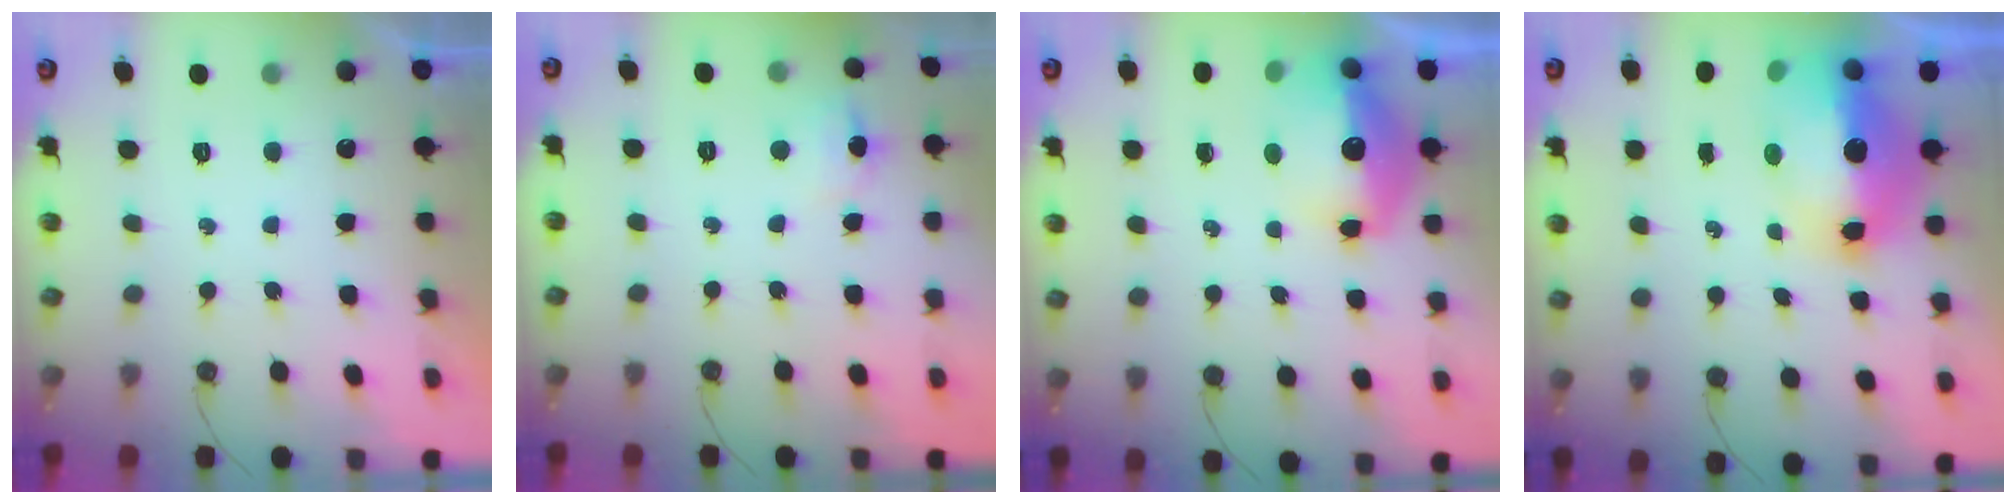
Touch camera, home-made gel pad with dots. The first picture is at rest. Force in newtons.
{"total": 3.9, "press": 3.6, "slide": 1.5}
{"total": 15.0, "press": 14.9, "slide": 1.2}
{"total": 16.7, "press": 16.7, "slide": 1.6}